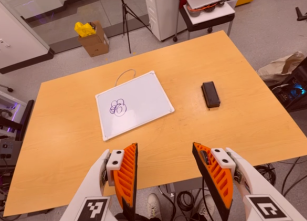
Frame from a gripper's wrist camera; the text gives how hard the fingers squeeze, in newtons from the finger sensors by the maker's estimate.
{"total": 0.0}